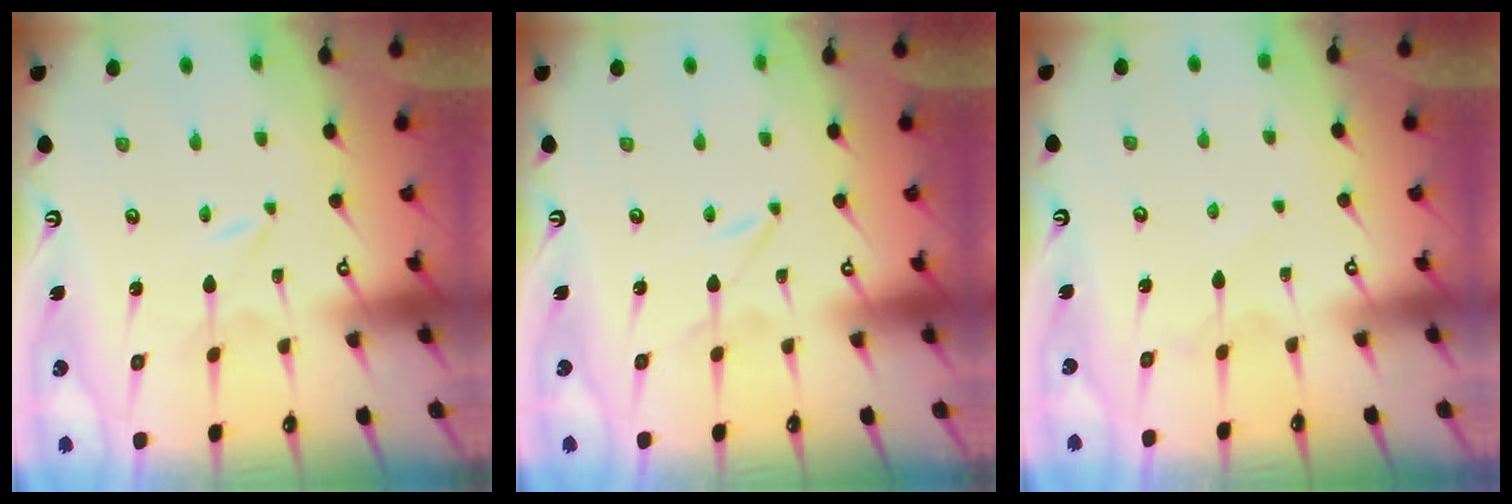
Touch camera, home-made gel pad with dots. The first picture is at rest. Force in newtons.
{"total": 0.0}
{"total": 5.2, "press": 5.1, "slide": 0.5}